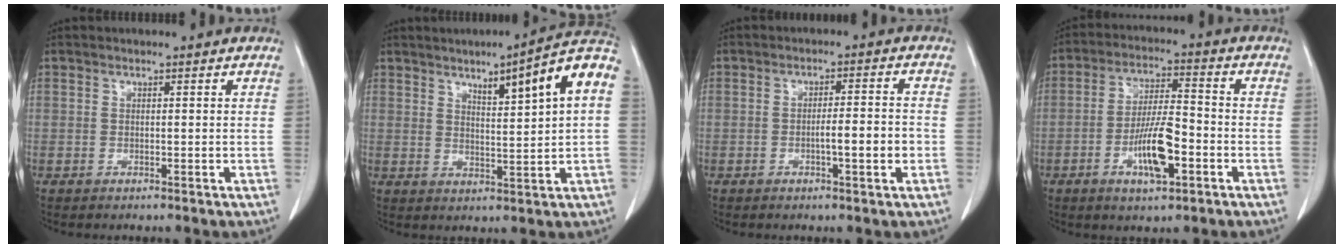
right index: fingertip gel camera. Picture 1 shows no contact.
{"total": 11.5, "force": [3.7, 0.4, 10.9], "torque": [-0.152, 0.016, 0.051]}
{"total": 5.1, "force": [-1.4, 0.4, 4.9], "torque": [-0.078, 0.002, -0.018]}
{"total": 9.3, "force": [-3.4, 2.3, 8.4], "torque": [-0.159, 0.000, -0.059]}